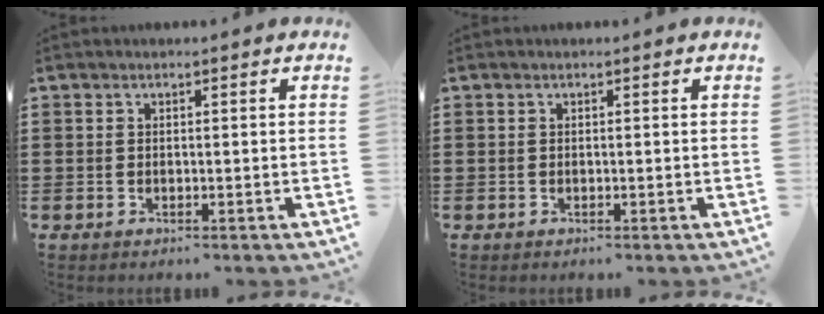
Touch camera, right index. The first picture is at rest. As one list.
[{"total": 0.0}]